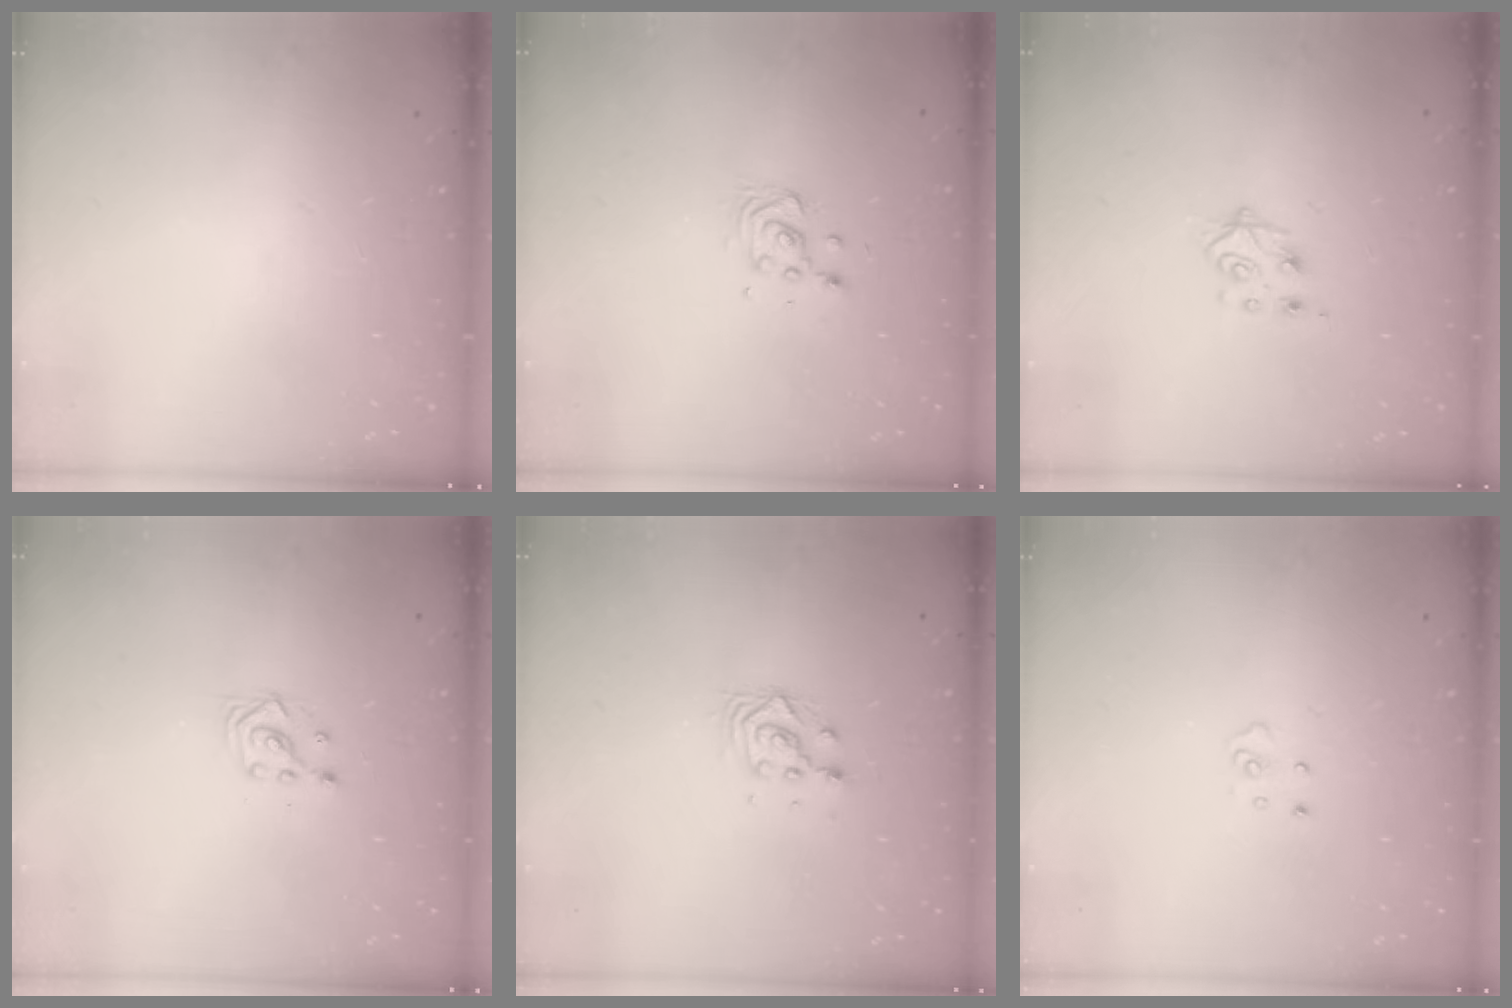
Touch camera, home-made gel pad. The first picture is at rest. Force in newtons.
{"total": 6.2, "press": 6.0, "slide": 1.6}
{"total": 7.6, "press": 7.5, "slide": 0.7}
{"total": 3.4, "press": 3.3, "slide": 0.3}
{"total": 4.8, "press": 4.8, "slide": 0.1}
{"total": 3.6, "press": 3.6, "slide": 0.3}